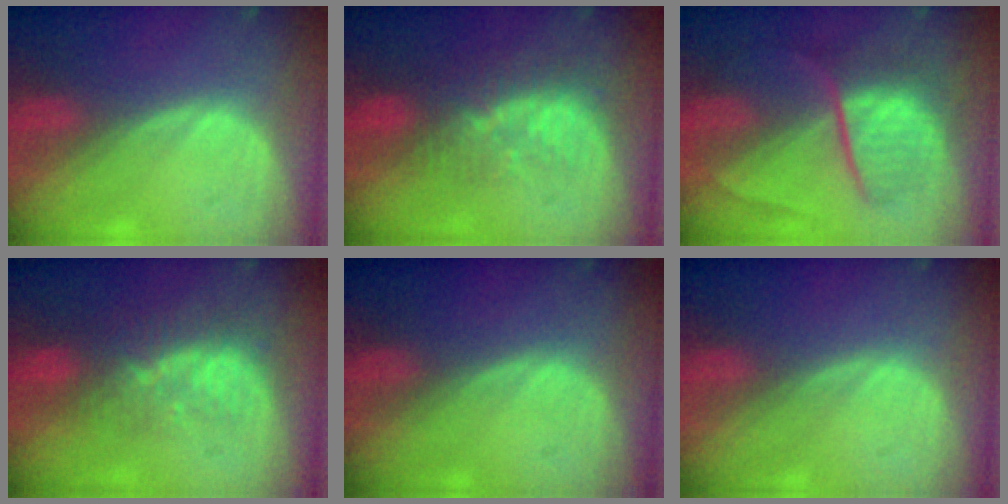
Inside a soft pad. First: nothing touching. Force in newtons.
{"total": 8.2, "press": 7.2, "slide": 3.8}
{"total": 8.0, "press": 7.4, "slide": 2.9}
{"total": 8.1, "press": 7.1, "slide": 3.9}
{"total": 0.0}
{"total": 0.0}